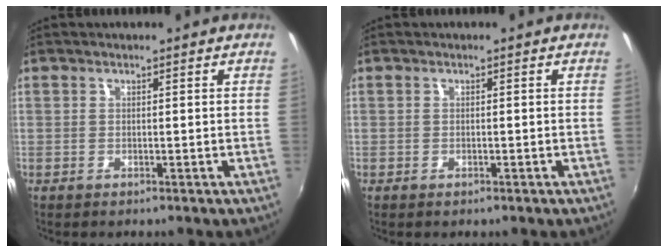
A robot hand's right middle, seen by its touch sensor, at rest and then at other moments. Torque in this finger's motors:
{"motor_torque": [-0.25, -0.12, -0.02, -0.01]}